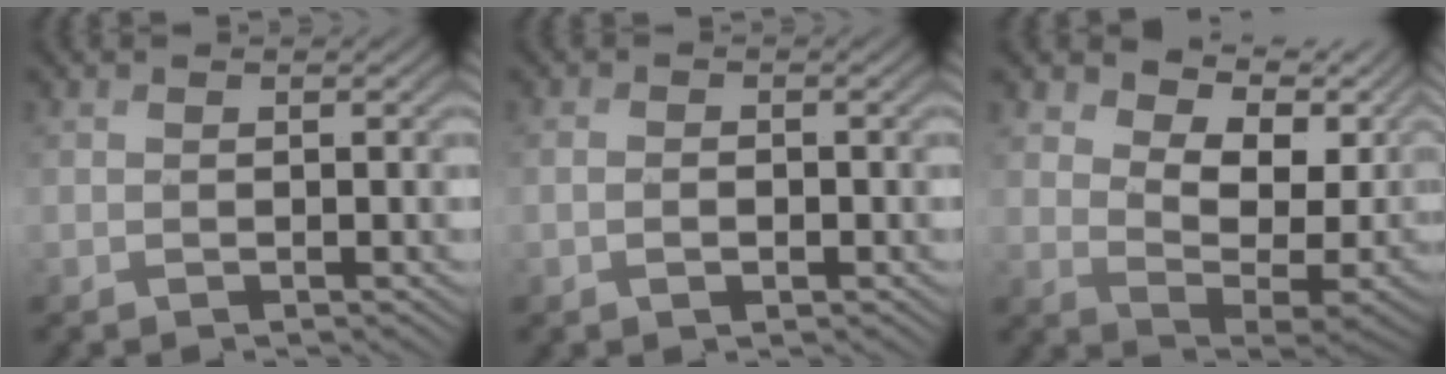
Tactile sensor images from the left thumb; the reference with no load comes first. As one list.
[{"total": 1.7, "force": [-0.8, 1.1, 1.0], "torque": [-0.018, -0.002, -0.014]}, {"total": 10.6, "force": [4.0, 5.1, 8.4], "torque": [-0.148, -0.011, 0.063]}]